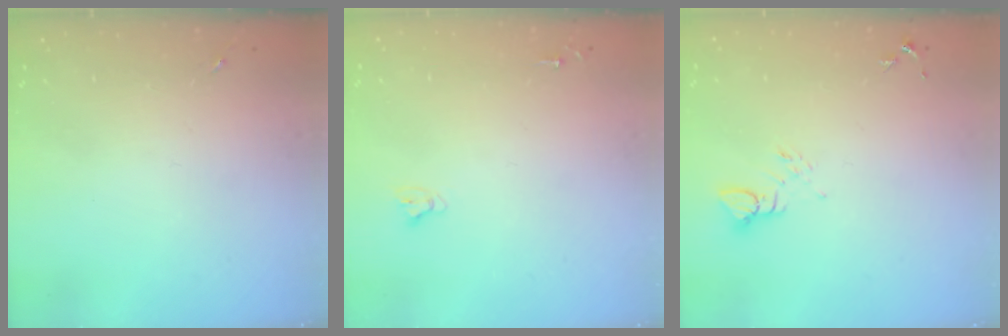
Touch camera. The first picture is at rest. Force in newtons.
{"total": 2.7, "press": 2.7, "slide": 0.2}
{"total": 3.8, "press": 3.7, "slide": 0.4}